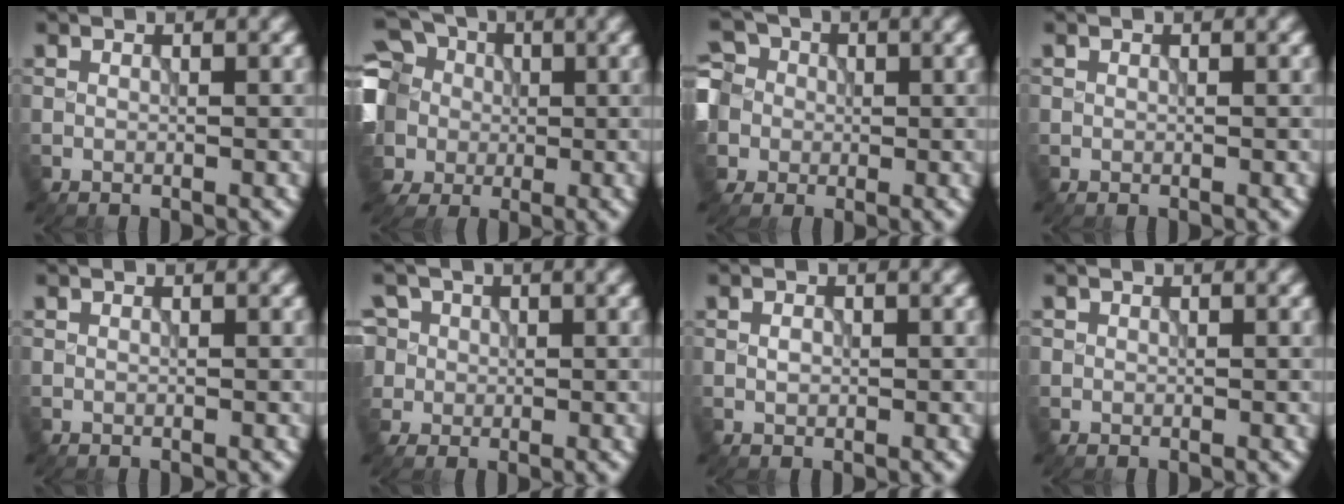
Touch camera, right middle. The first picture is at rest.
{"total": 12.9, "force": [0.5, 10.8, 7.1], "torque": [-0.177, 0.019, -0.022]}
{"total": 8.1, "force": [-1.4, 7.2, 3.2], "torque": [-0.081, 0.010, -0.056]}
{"total": 0.0}
{"total": 0.0}
{"total": 6.6, "force": [1.7, 5.8, 2.8], "torque": [-0.063, 0.033, 0.004]}
{"total": 0.7, "force": [0.0, 0.4, 0.5], "torque": [-0.011, 0.002, -0.001]}
{"total": 0.6, "force": [0.0, 0.6, 0.0], "torque": [0.007, -0.002, -0.002]}